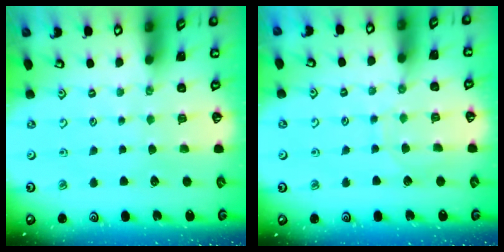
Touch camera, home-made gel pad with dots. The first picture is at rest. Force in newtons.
{"total": 5.3, "press": 5.2, "slide": 0.6}